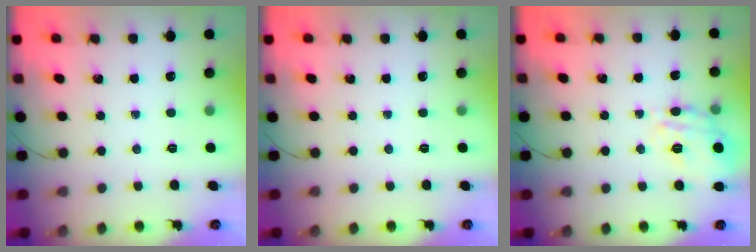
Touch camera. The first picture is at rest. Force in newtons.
{"total": 0.0}
{"total": 13.3, "press": 13.3, "slide": 1.1}